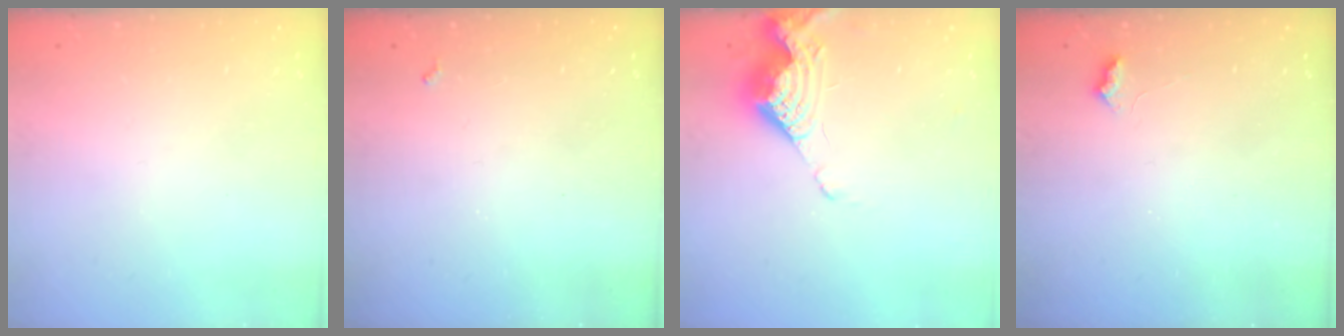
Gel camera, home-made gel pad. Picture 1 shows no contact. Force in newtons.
{"total": 1.9, "press": 1.9, "slide": 0.4}
{"total": 9.1, "press": 9.1, "slide": 0.2}
{"total": 2.8, "press": 2.7, "slide": 0.6}